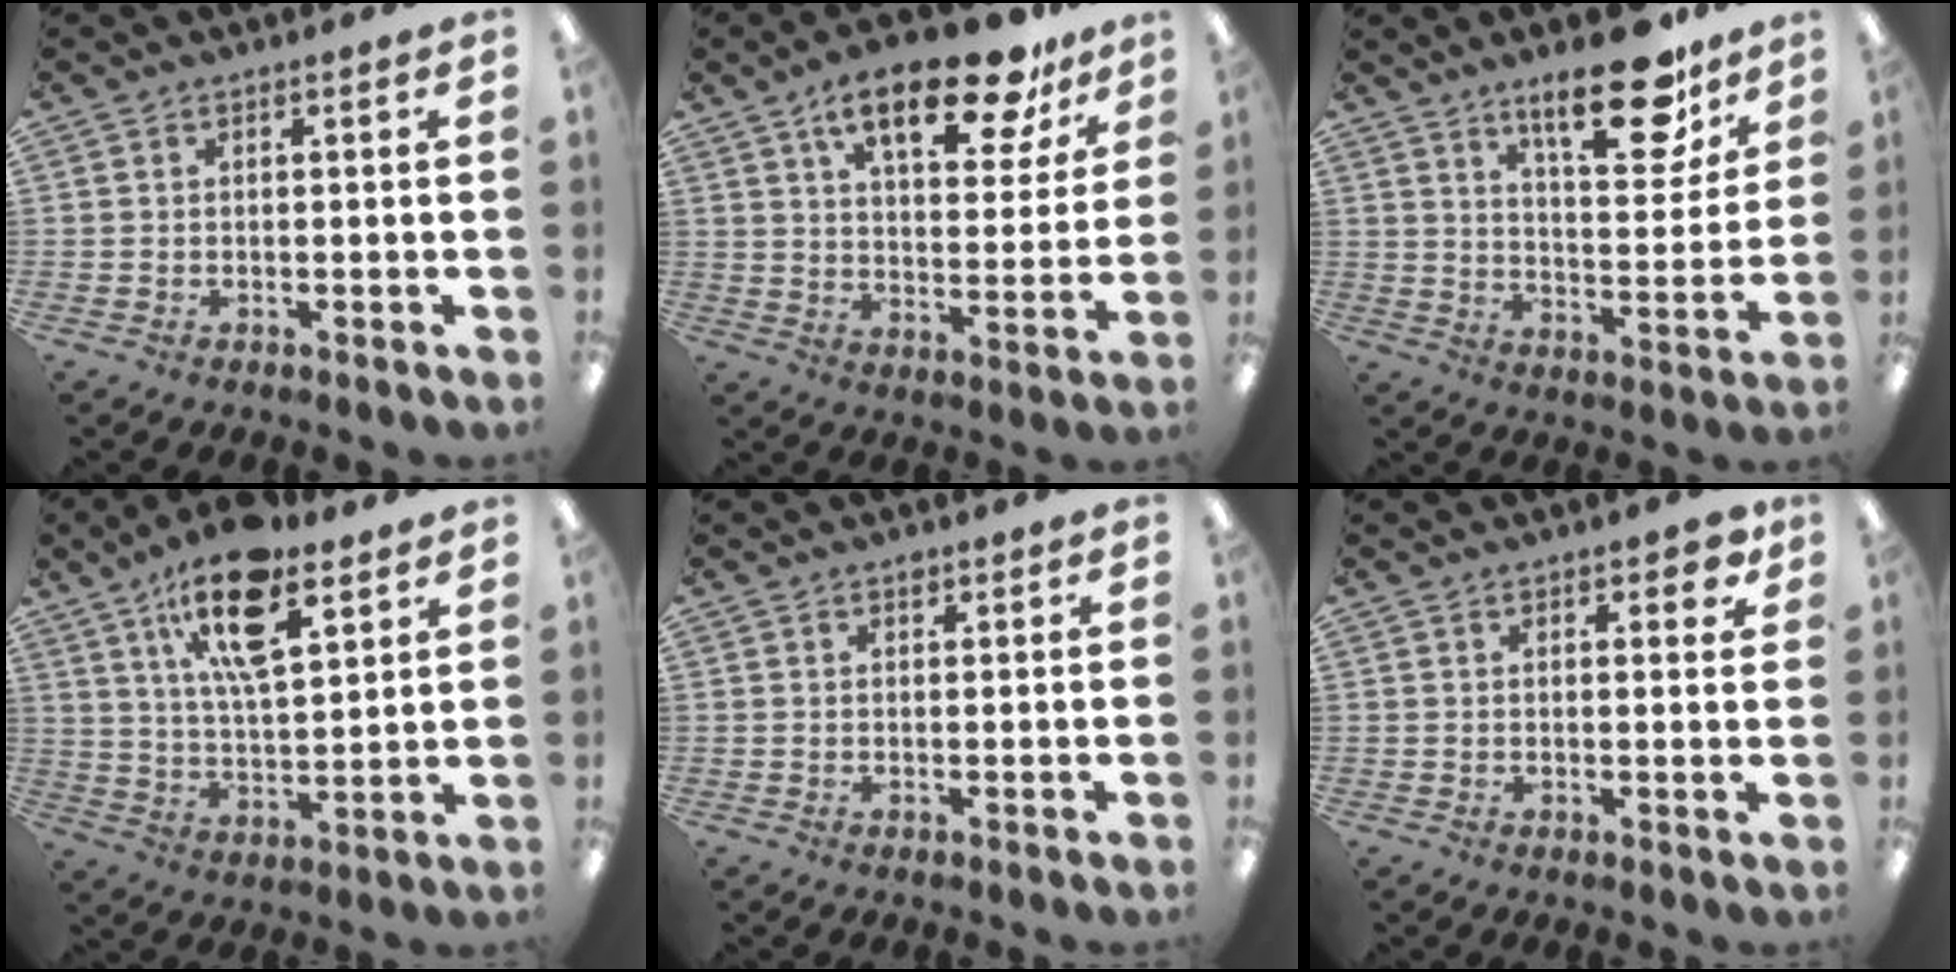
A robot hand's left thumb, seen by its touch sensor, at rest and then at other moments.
{"total": 18.1, "force": [12.0, 6.9, 11.7], "torque": [-0.175, -0.062, 0.197]}
{"total": 18.4, "force": [12.9, 6.5, 11.5], "torque": [-0.156, -0.076, 0.206]}
{"total": 17.5, "force": [10.7, 6.9, 12.1], "torque": [-0.202, -0.037, 0.177]}
{"total": 1.2, "force": [0.9, 0.7, 0.5], "torque": [-0.003, -0.001, 0.014]}
{"total": 3.7, "force": [2.2, 1.7, 2.4], "torque": [-0.028, -0.004, 0.034]}